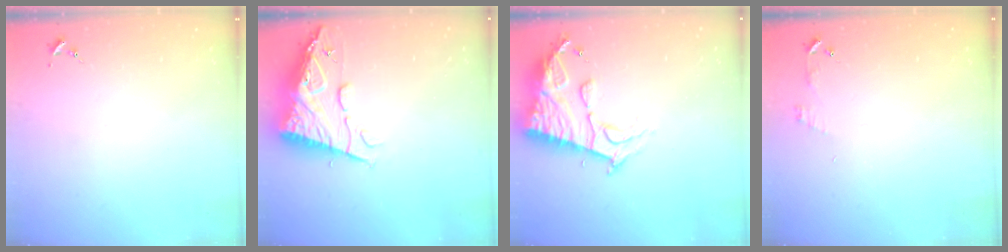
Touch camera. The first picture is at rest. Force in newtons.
{"total": 14.0, "press": 13.9, "slide": 1.4}
{"total": 14.6, "press": 14.6, "slide": 1.3}
{"total": 4.6, "press": 4.5, "slide": 0.4}